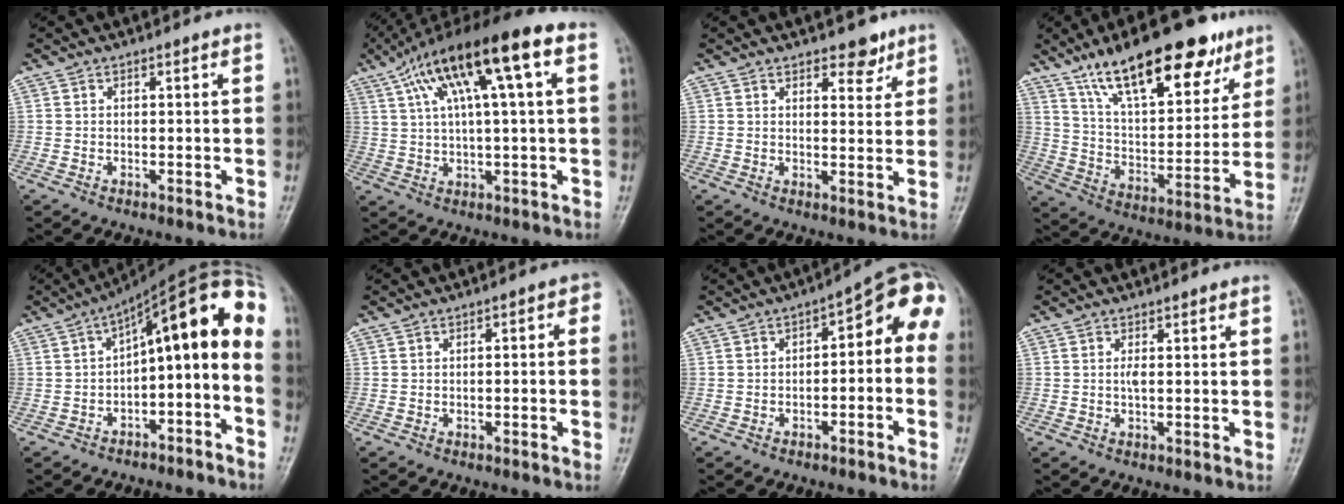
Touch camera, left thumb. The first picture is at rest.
{"total": 17.4, "force": [6.6, 3.8, 15.6], "torque": [-0.274, 0.031, 0.110]}
{"total": 4.5, "force": [3.3, 2.2, 2.2], "torque": [-0.006, -0.020, 0.045]}
{"total": 23.9, "force": [15.3, 9.1, 15.9], "torque": [-0.210, -0.045, 0.255]}
{"total": 17.1, "force": [-3.4, 7.2, 15.1], "torque": [-0.196, 0.109, -0.045]}
{"total": 2.3, "force": [-0.4, 1.0, 2.0], "torque": [-0.025, 0.022, -0.006]}
{"total": 9.0, "force": [-1.2, 4.5, 7.7], "torque": [-0.071, 0.059, -0.025]}
{"total": 1.0, "force": [0.2, 0.2, 0.9], "torque": [-0.023, -0.001, 0.004]}